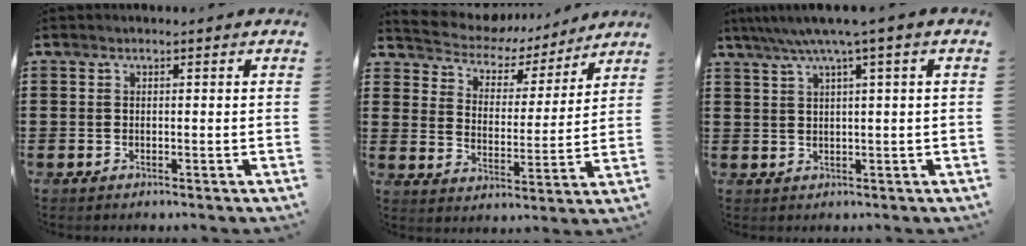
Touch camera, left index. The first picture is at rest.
{"total": 4.7, "force": [4.4, 1.6, 0.5], "torque": [-0.040, -0.033, 0.070]}
{"total": 4.1, "force": [2.0, -0.6, 3.6], "torque": [-0.073, -0.002, 0.030]}